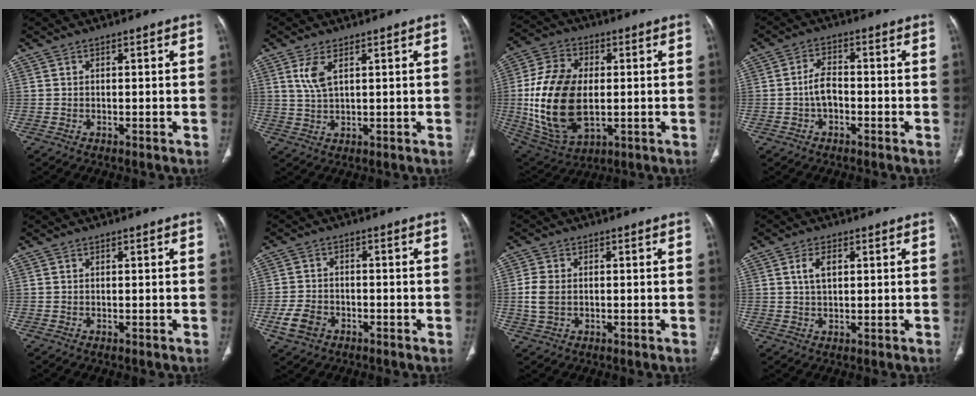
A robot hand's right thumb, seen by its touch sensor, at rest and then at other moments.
{"total": 4.2, "force": [1.9, 1.5, 3.4], "torque": [-0.079, -0.005, 0.047]}
{"total": 20.1, "force": [-0.7, 12.3, 15.9], "torque": [-0.312, -0.004, 0.002]}
{"total": 4.3, "force": [-1.2, 2.6, 3.2], "torque": [-0.055, 0.020, -0.026]}
{"total": 0.0}
{"total": 5.4, "force": [-2.6, 3.9, 2.8], "torque": [-0.059, 0.016, -0.043]}
{"total": 4.6, "force": [-0.3, 3.3, 3.2], "torque": [-0.077, 0.005, -0.004]}
{"total": 3.6, "force": [1.0, 1.9, 2.8], "torque": [-0.055, 0.003, 0.020]}